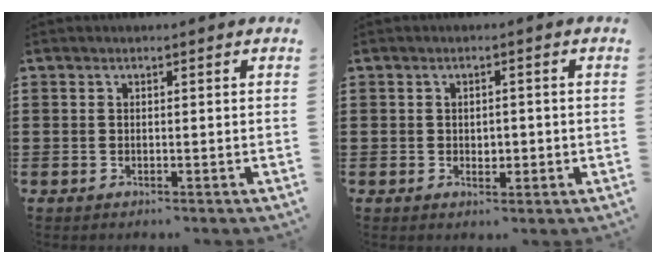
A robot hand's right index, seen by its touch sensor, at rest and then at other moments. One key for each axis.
{"total": 1.7, "fx": -0.3, "fy": 1.2, "fz": 1.1, "tx": -0.024, "ty": 0.005, "tz": -0.007}